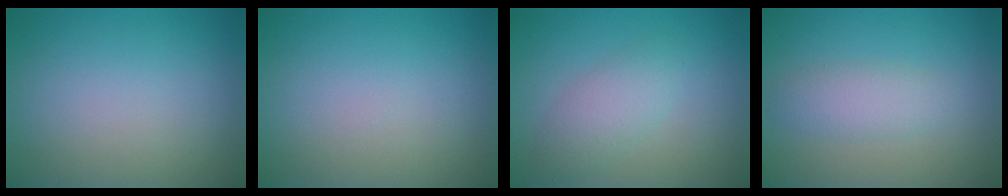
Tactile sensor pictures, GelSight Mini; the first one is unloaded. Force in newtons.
{"total": 0.0}
{"total": 2.7, "press": 2.7, "slide": 0.0}
{"total": 2.2, "press": 2.2, "slide": 0.0}